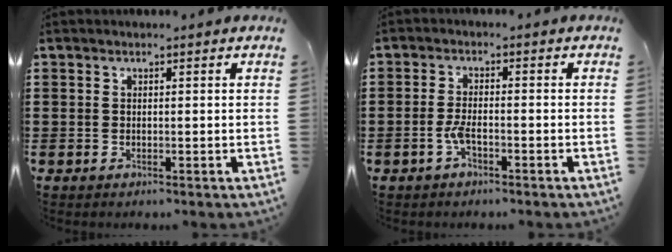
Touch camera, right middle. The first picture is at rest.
{"total": 3.1, "force": [-1.5, 0.9, 2.6], "torque": [-0.062, -0.003, -0.030]}